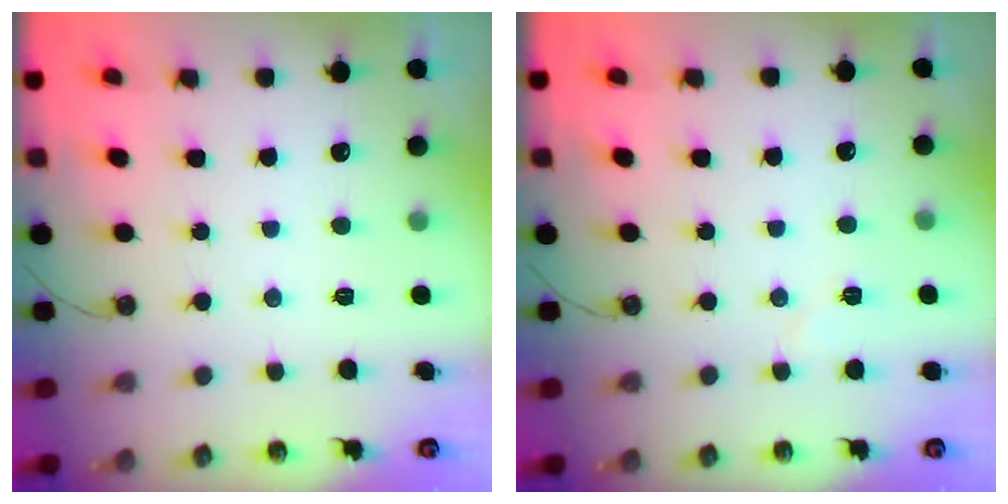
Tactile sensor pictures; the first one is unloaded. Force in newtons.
{"total": 3.9, "press": 3.6, "slide": 1.4}